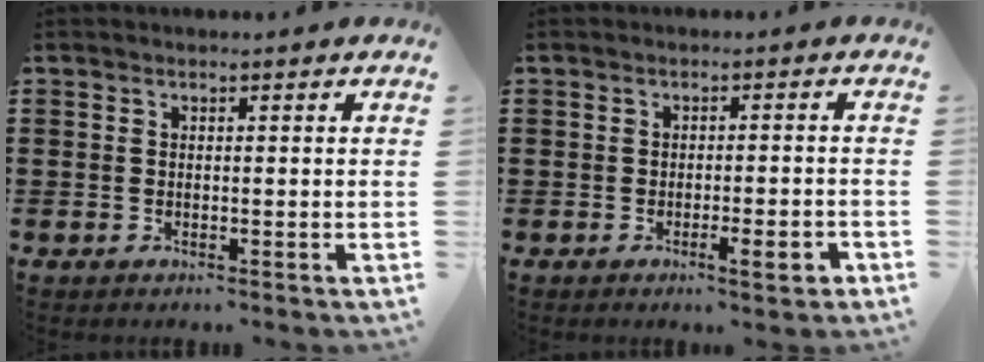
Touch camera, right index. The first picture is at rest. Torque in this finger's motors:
{"motor_torque": [0.28, 0.17, 0.17, 0.04]}